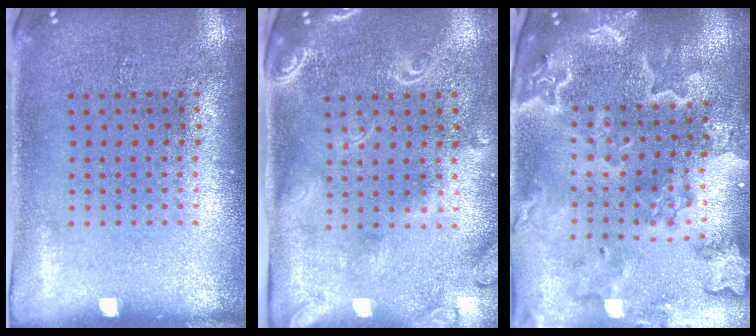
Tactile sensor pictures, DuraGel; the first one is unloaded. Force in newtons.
{"total": 2.4, "press": 1.9, "slide": 1.4}
{"total": 4.0, "press": 3.4, "slide": 2.2}